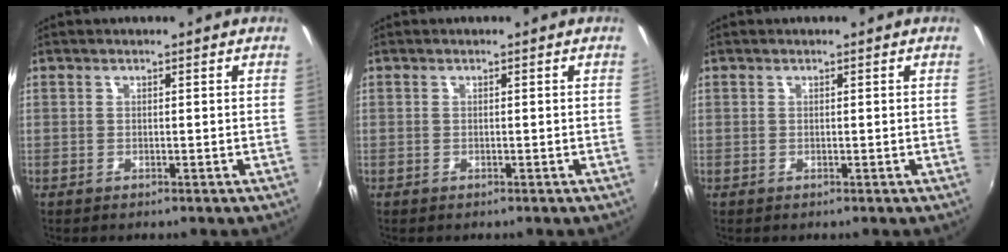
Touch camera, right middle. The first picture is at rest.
{"total": 0.0}
{"total": 0.0}